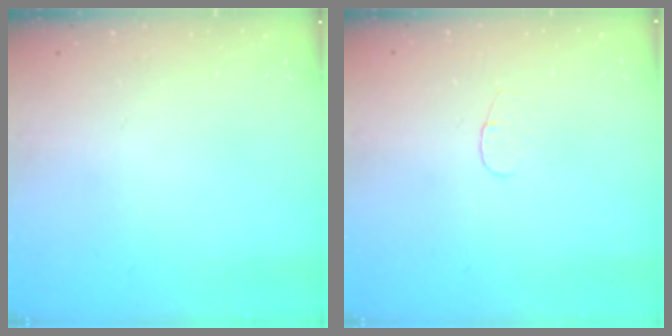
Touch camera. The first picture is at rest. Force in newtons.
{"total": 3.4, "press": 3.3, "slide": 0.4}